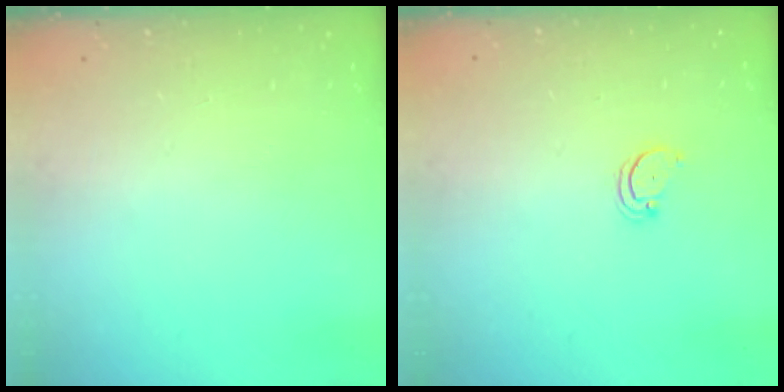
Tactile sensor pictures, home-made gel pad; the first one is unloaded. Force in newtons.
{"total": 2.5, "press": 2.5, "slide": 0.3}